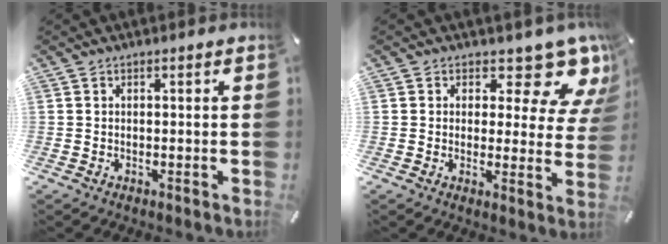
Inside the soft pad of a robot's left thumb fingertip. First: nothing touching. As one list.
[{"total": 10.7, "force": [7.0, 4.9, 6.5], "torque": [-0.073, -0.056, 0.118]}]